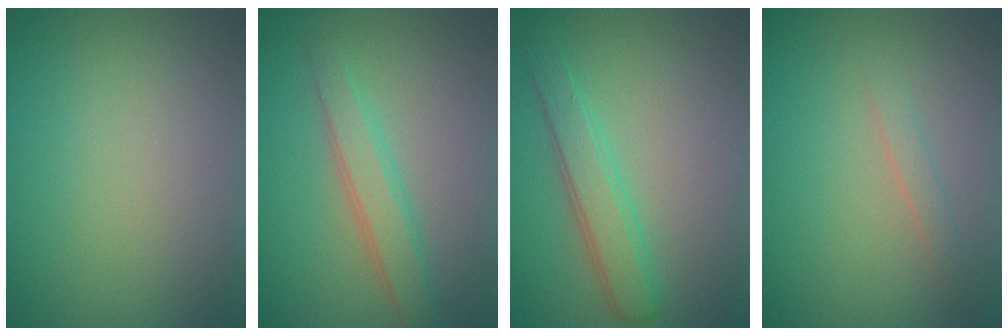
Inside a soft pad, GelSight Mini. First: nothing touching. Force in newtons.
{"total": 2.7, "press": 2.7, "slide": 0.1}
{"total": 2.8, "press": 2.8, "slide": 0.1}
{"total": 0.8, "press": 0.8, "slide": 0.1}